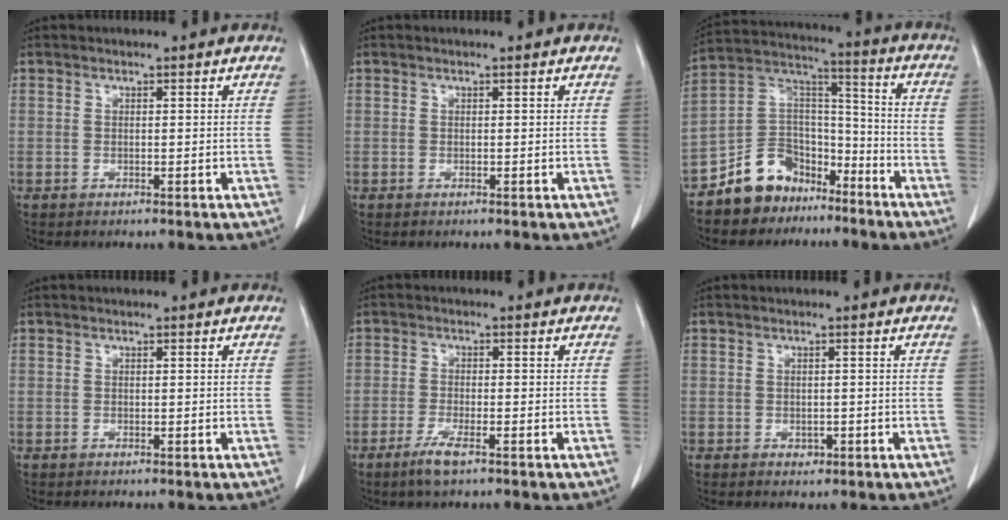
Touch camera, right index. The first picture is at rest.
{"total": 0.0}
{"total": 11.7, "force": [-8.3, 7.6, 2.9], "torque": [-0.061, 0.061, -0.152]}
{"total": 0.0}
{"total": 3.5, "force": [-2.3, 0.6, 2.6], "torque": [-0.059, -0.005, -0.045]}
{"total": 1.1, "force": [-0.5, 0.8, 0.5], "torque": [-0.008, 0.002, -0.003]}